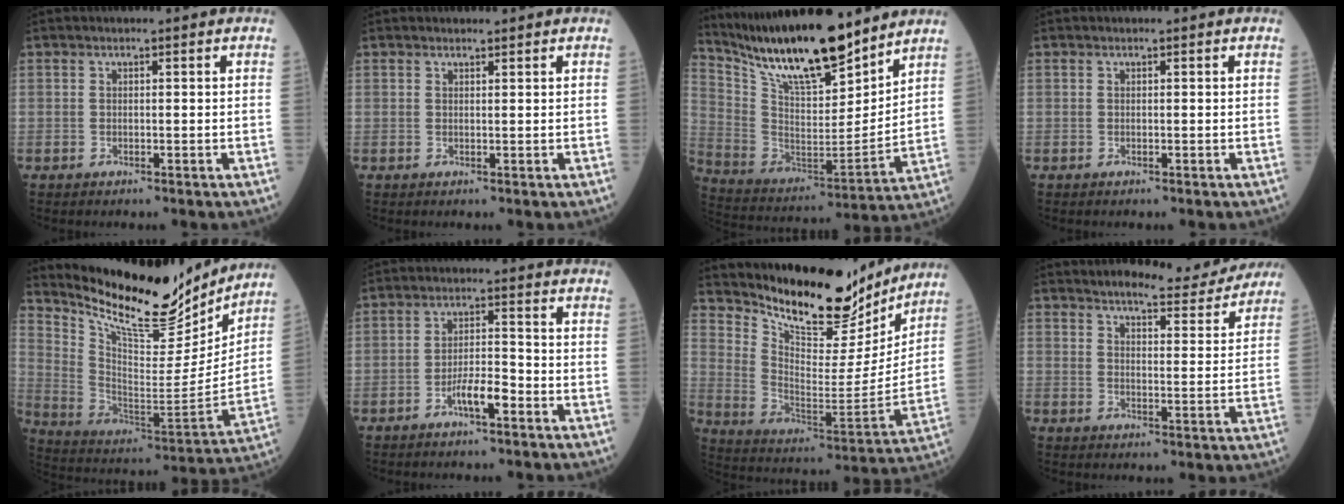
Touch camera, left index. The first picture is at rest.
{"total": 0.7, "force": [0.7, 0.1, 0.1], "torque": [-0.009, -0.002, 0.012]}
{"total": 20.2, "force": [16.8, 3.5, 10.7], "torque": [-0.196, -0.009, 0.308]}
{"total": 0.0}
{"total": 20.3, "force": [17.9, 4.8, 8.2], "torque": [-0.156, -0.036, 0.289]}
{"total": 4.6, "force": [-2.7, 0.9, 3.7], "torque": [-0.070, 0.004, -0.051]}
{"total": 18.7, "force": [16.7, 5.1, 6.6], "torque": [-0.120, -0.036, 0.260]}
{"total": 9.1, "force": [8.7, 1.1, 2.4], "torque": [-0.037, -0.011, 0.110]}